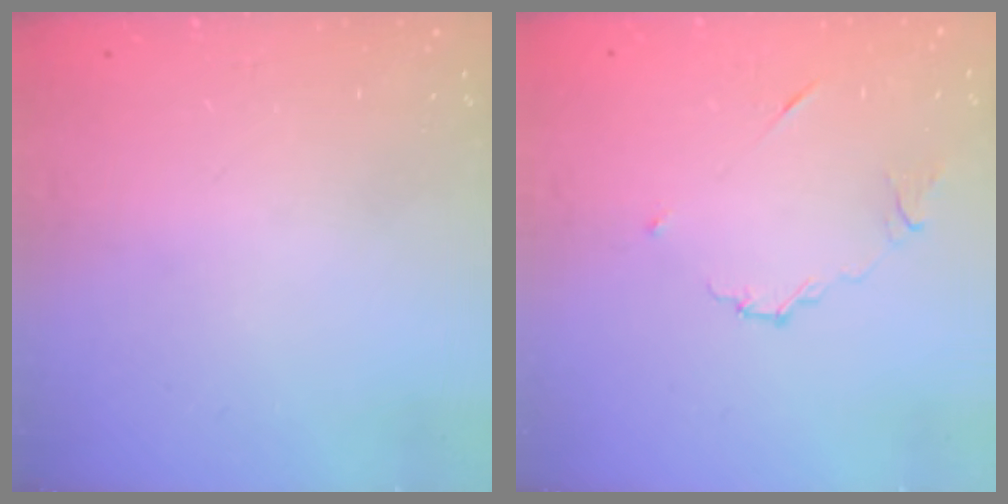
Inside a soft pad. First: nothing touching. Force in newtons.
{"total": 6.5, "press": 6.4, "slide": 0.6}